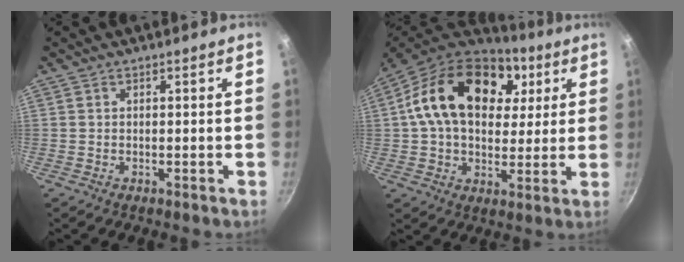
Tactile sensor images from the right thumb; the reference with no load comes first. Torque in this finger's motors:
{"motor_torque": [-1.24, 2.24, 0.95, -0.74, 0.36]}